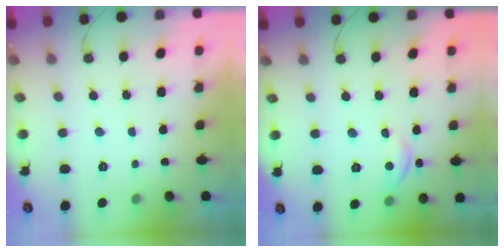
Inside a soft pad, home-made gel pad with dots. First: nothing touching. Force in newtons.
{"total": 6.6, "press": 6.5, "slide": 0.7}